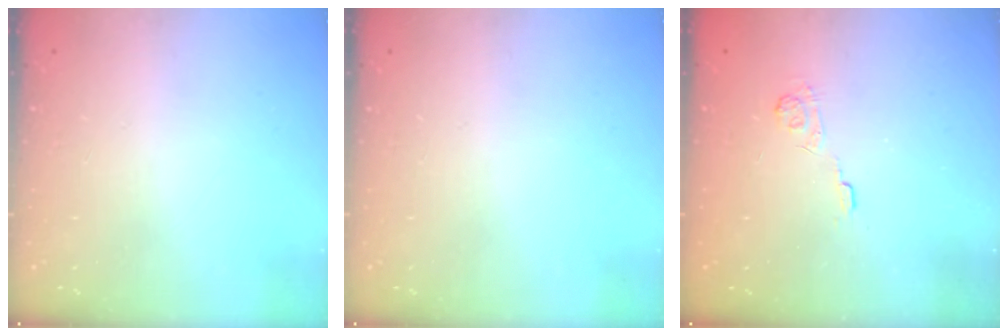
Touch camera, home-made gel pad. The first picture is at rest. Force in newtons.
{"total": 0.0}
{"total": 3.6, "press": 3.2, "slide": 1.5}